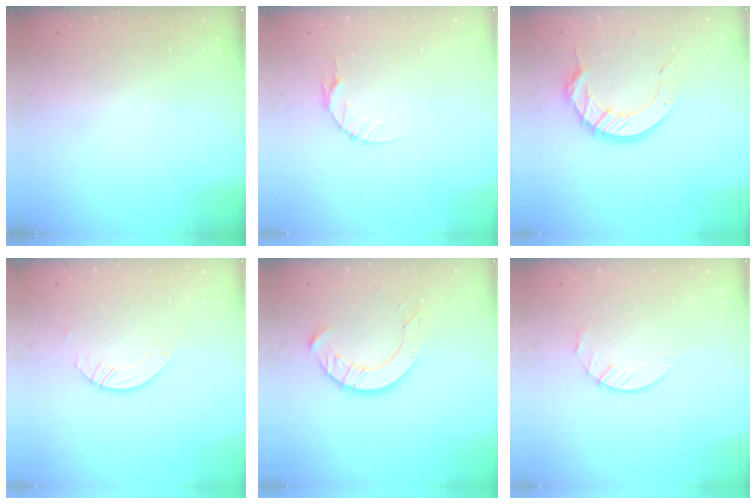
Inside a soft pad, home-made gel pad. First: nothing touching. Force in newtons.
{"total": 5.3, "press": 5.2, "slide": 0.5}
{"total": 12.2, "press": 12.1, "slide": 1.1}
{"total": 2.2, "press": 2.2, "slide": 0.2}
{"total": 9.6, "press": 9.6, "slide": 1.0}
{"total": 4.9, "press": 4.9, "slide": 0.4}